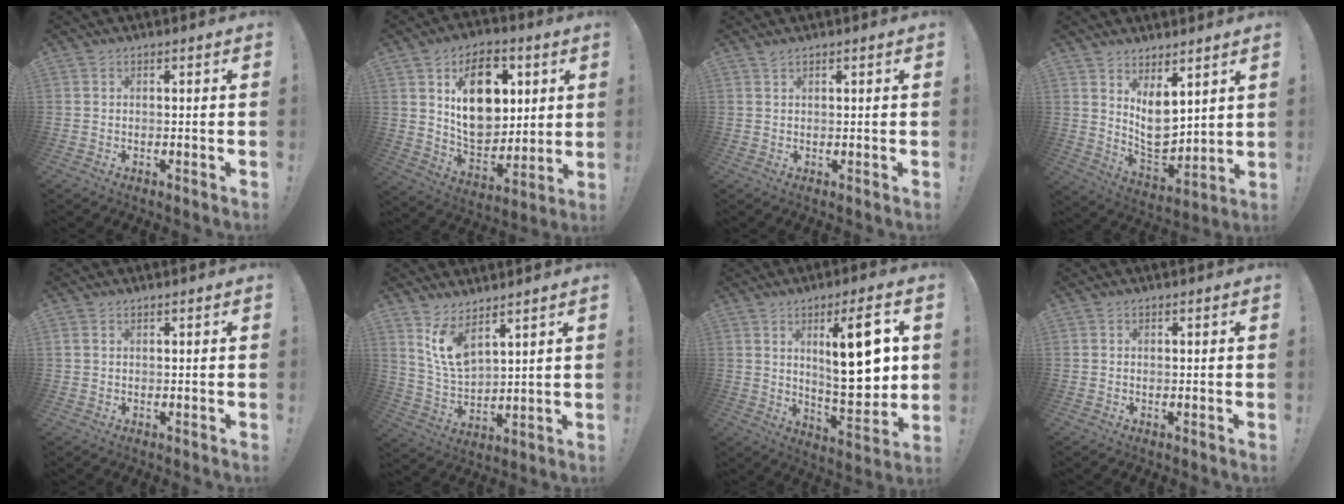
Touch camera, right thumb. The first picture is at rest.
{"total": 18.3, "force": [6.5, 12.6, 11.6], "torque": [-0.171, -0.030, 0.117]}
{"total": 0.9, "force": [0.7, 0.1, 0.5], "torque": [-0.005, -0.003, 0.013]}
{"total": 10.0, "force": [4.6, 6.4, 6.1], "torque": [-0.090, -0.056, 0.091]}
{"total": 1.3, "force": [0.7, 0.8, 0.7], "torque": [-0.017, 0.005, 0.014]}
{"total": 10.0, "force": [7.2, 4.0, 5.6], "torque": [-0.123, -0.043, 0.140]}
{"total": 18.8, "force": [4.8, 5.6, 17.3], "torque": [-0.247, -0.022, 0.066]}
{"total": 0.0}